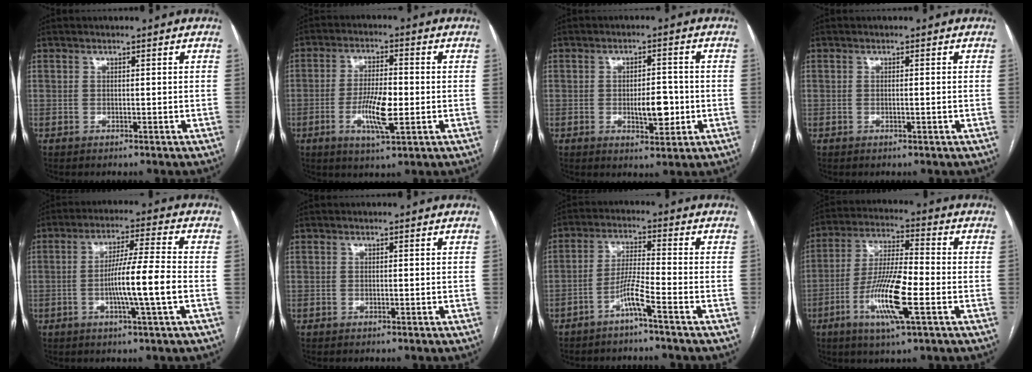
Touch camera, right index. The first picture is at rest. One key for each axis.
{"total": 8.0, "fx": -1.9, "fy": 1.7, "fz": 7.6, "tx": -0.145, "ty": -0.003, "tz": -0.034}
{"total": 5.7, "fx": -1.0, "fy": 2.1, "fz": 5.2, "tx": -0.079, "ty": -0.001, "tz": -0.009}
{"total": 0.8, "fx": -0.2, "fy": 0.0, "fz": 0.8, "tx": -0.015, "ty": 0.000, "tz": -0.001}
{"total": 9.7, "fx": -2.2, "fy": -0.8, "fz": 9.4, "tx": -0.167, "ty": -0.001, "tz": -0.041}
{"total": 0.0}
{"total": 4.8, "fx": -3.0, "fy": -0.8, "fz": 3.7, "tx": -0.076, "ty": 0.005, "tz": -0.062}
{"total": 12.7, "fx": -4.3, "fy": 1.4, "fz": 11.8, "tx": -0.232, "ty": -0.010, "tz": -0.081}